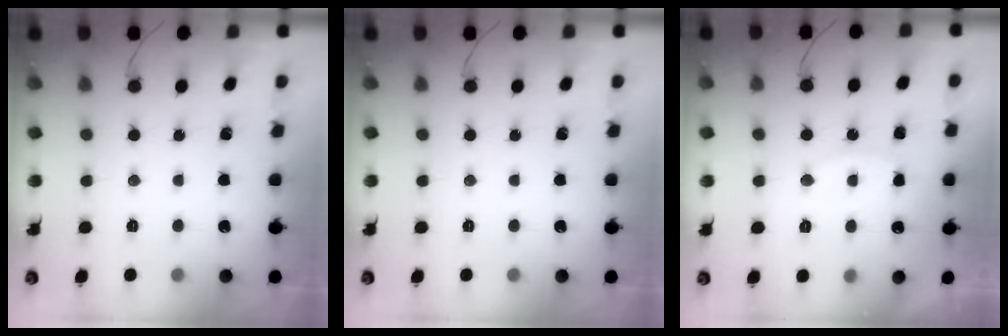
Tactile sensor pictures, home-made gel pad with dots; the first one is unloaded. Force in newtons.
{"total": 0.0}
{"total": 8.7, "press": 8.7, "slide": 0.2}